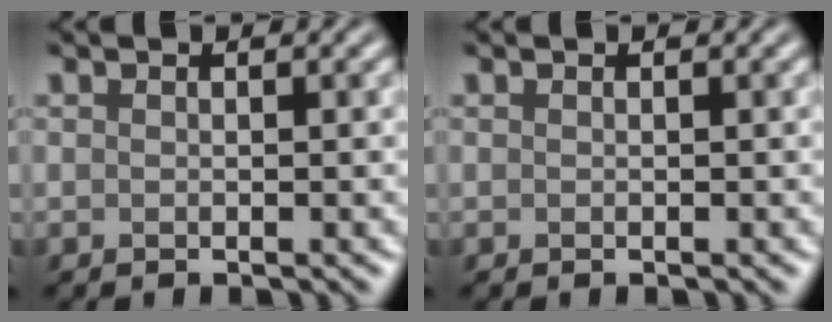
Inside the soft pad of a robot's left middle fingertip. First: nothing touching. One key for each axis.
{"total": 0.0}